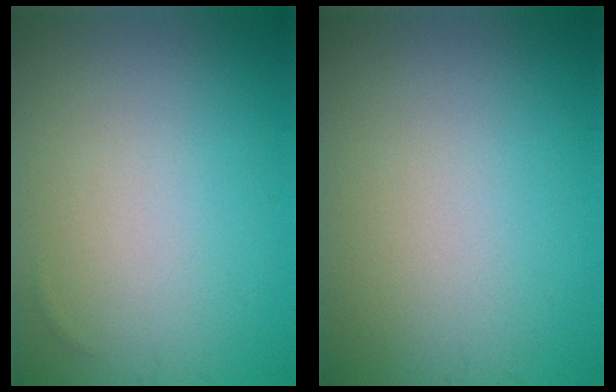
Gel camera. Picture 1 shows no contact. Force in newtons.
{"total": 0.0}